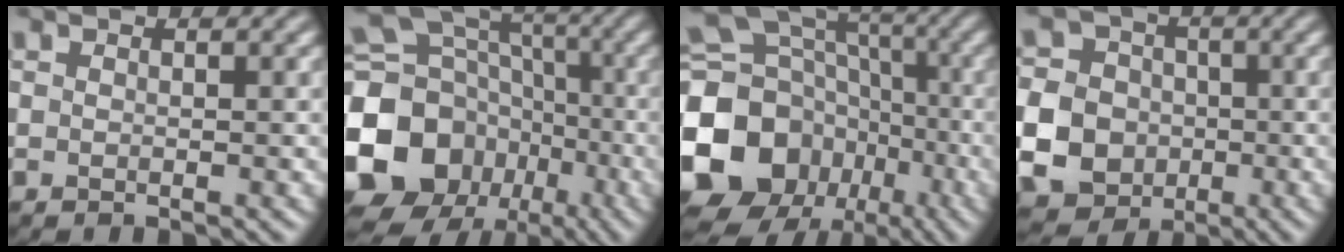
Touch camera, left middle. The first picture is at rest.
{"total": 16.9, "force": [-4.6, 14.7, 6.9], "torque": [-0.156, -0.007, -0.107]}
{"total": 18.6, "force": [-5.0, 16.3, 7.4], "torque": [-0.169, -0.005, -0.113]}
{"total": 9.7, "force": [-2.2, 8.8, 3.4], "torque": [-0.088, -0.014, -0.068]}